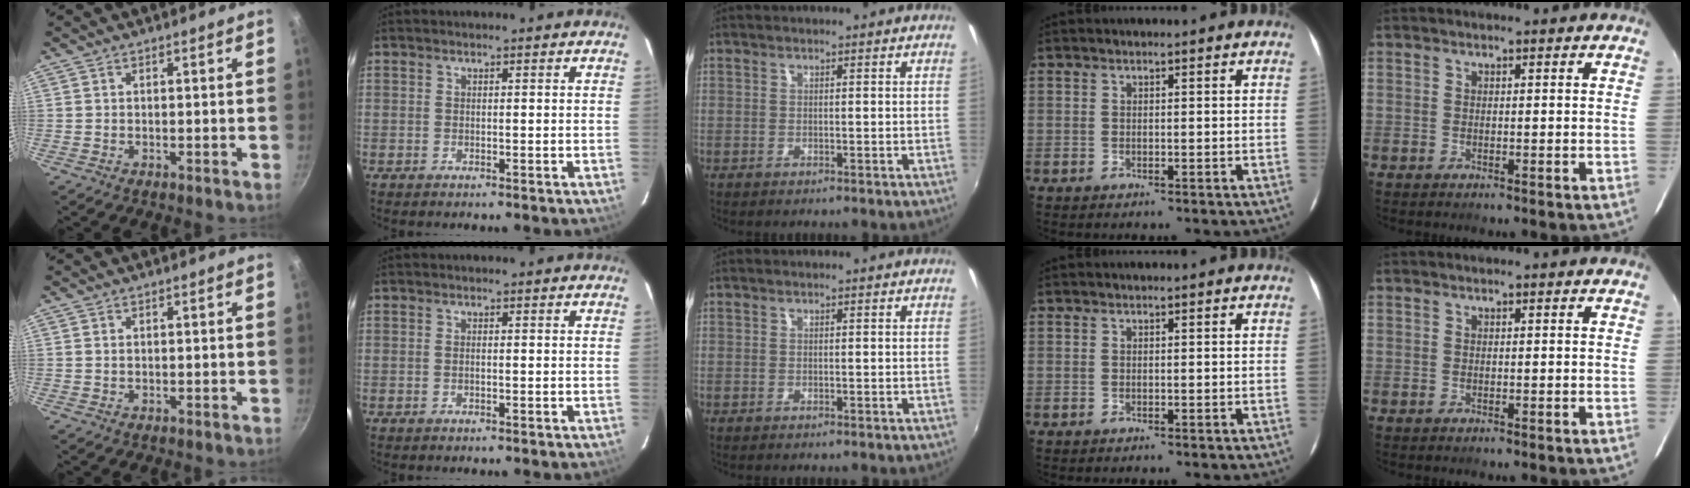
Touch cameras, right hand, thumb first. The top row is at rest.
{"thumb": {"total": 0.5, "force": [0.2, 0.4, 0.3], "torque": [-0.005, 0.002, 0.004]}, "index": {"total": 0.7, "force": [-0.2, 0.1, 0.7], "torque": [-0.015, 0.001, -0.004]}}